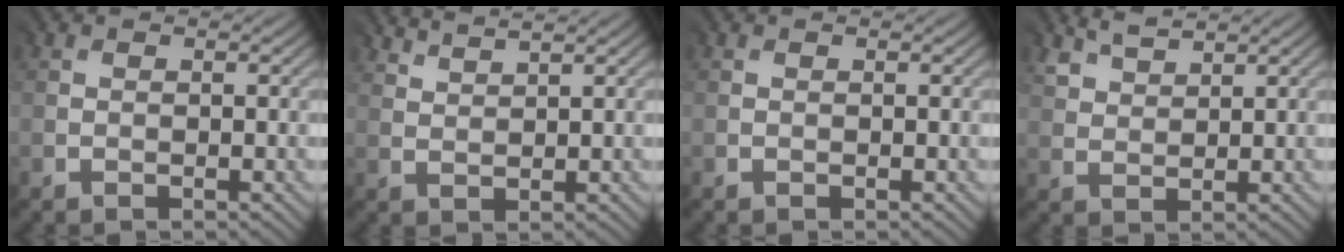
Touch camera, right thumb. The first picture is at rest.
{"total": 2.5, "force": [2.5, -0.2, 0.0], "torque": [0.002, 0.000, 0.053]}
{"total": 0.0}
{"total": 3.4, "force": [3.0, 1.1, 1.0], "torque": [-0.033, 0.003, 0.072]}